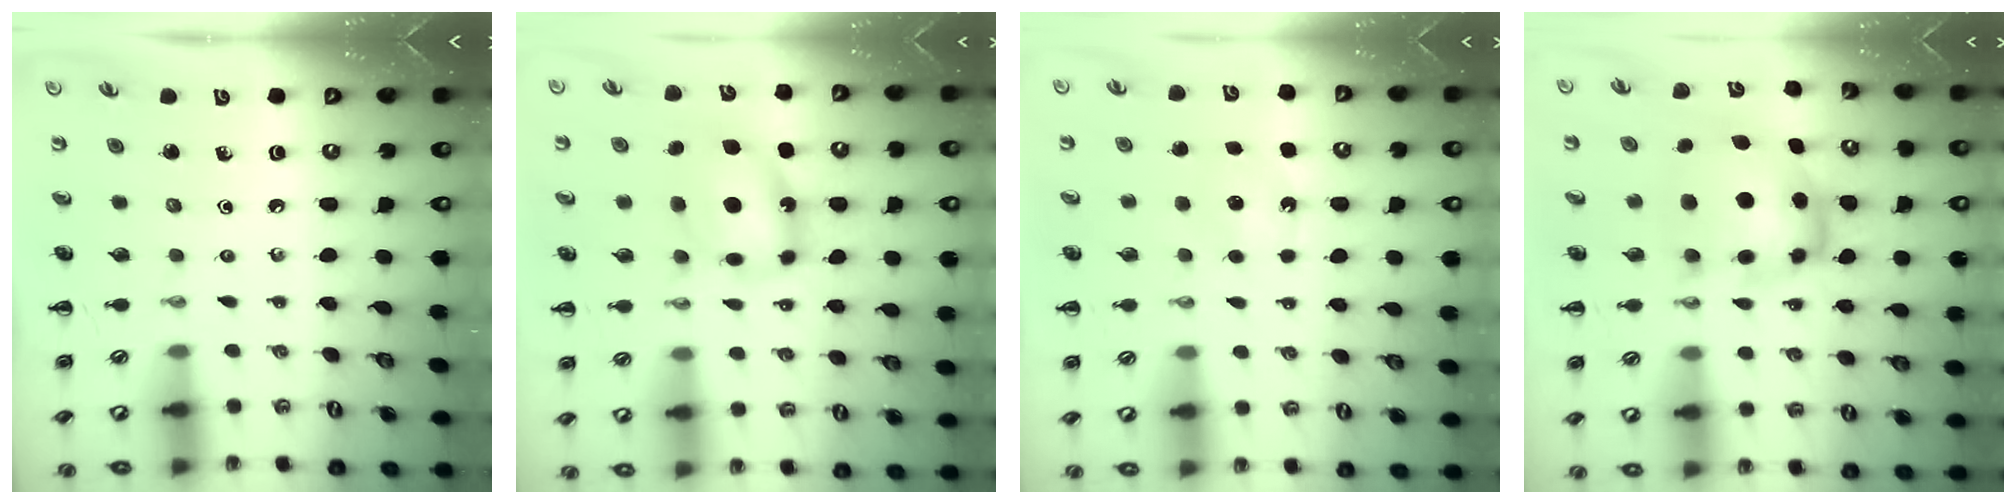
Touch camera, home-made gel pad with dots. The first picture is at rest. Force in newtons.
{"total": 9.5, "press": 9.2, "slide": 2.3}
{"total": 5.0, "press": 4.8, "slide": 1.4}
{"total": 7.0, "press": 6.8, "slide": 1.6}